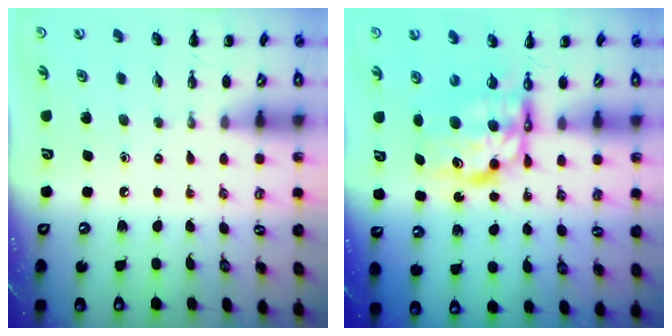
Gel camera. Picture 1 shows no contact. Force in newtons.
{"total": 8.3, "press": 8.1, "slide": 2.0}